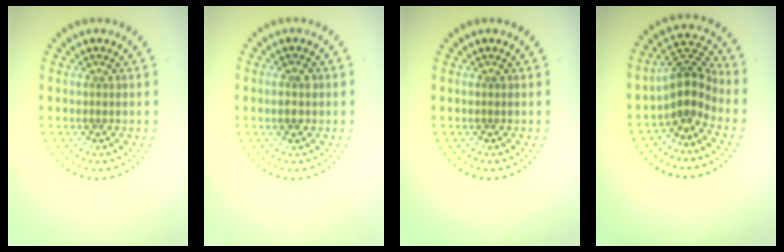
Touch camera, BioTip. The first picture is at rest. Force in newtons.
{"total": 1.5, "press": 1.4, "slide": 0.5}
{"total": 0.0}
{"total": 3.8, "press": 3.0, "slide": 2.4}